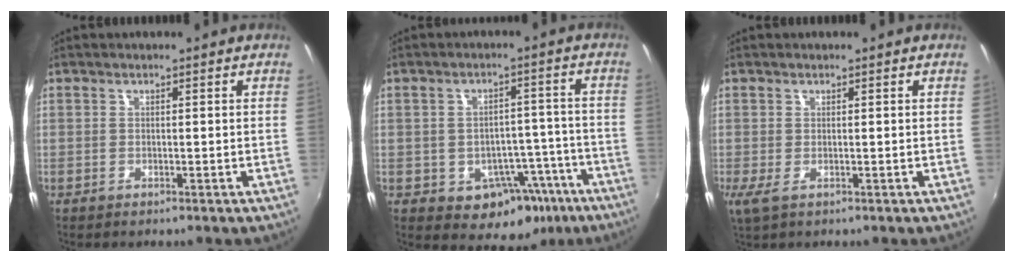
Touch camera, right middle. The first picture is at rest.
{"total": 11.0, "force": [-5.4, 8.4, 4.7], "torque": [-0.070, 0.035, -0.042]}
{"total": 1.9, "force": [-0.1, 0.5, 1.9], "torque": [-0.035, -0.008, -0.001]}